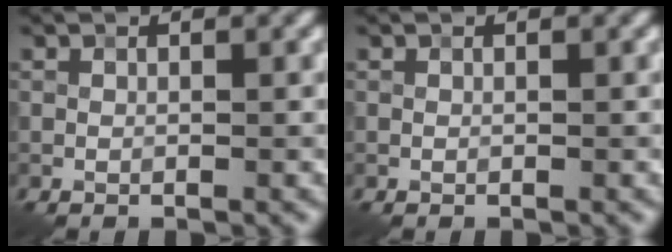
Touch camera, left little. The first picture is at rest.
{"total": 0.0}